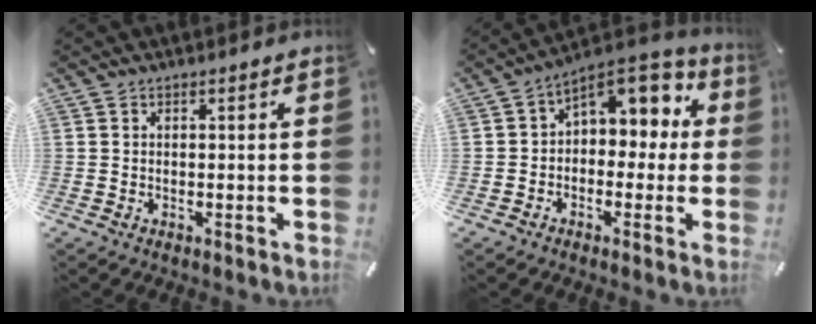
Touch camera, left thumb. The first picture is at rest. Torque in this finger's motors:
{"motor_torque": [0.46, 0.45, 0.67, 0.67, 0.04]}